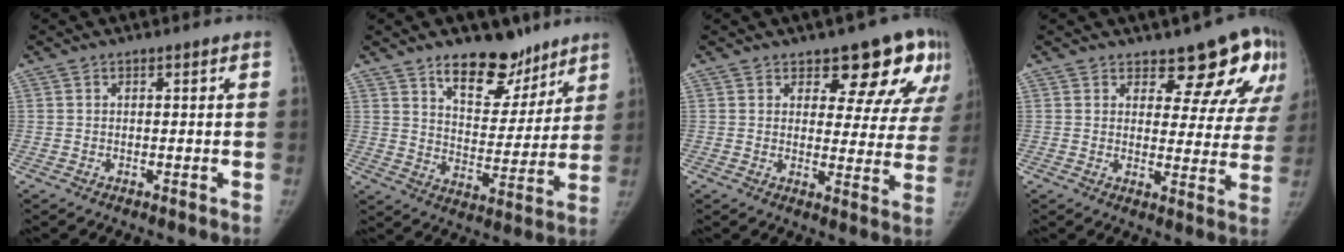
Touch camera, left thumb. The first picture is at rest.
{"total": 13.7, "force": [9.9, 7.1, 6.3], "torque": [-0.046, -0.068, 0.162]}
{"total": 12.7, "force": [8.6, 6.1, 7.1], "torque": [-0.026, -0.047, 0.093]}
{"total": 11.7, "force": [8.3, 5.4, 6.2], "torque": [-0.022, -0.053, 0.088]}